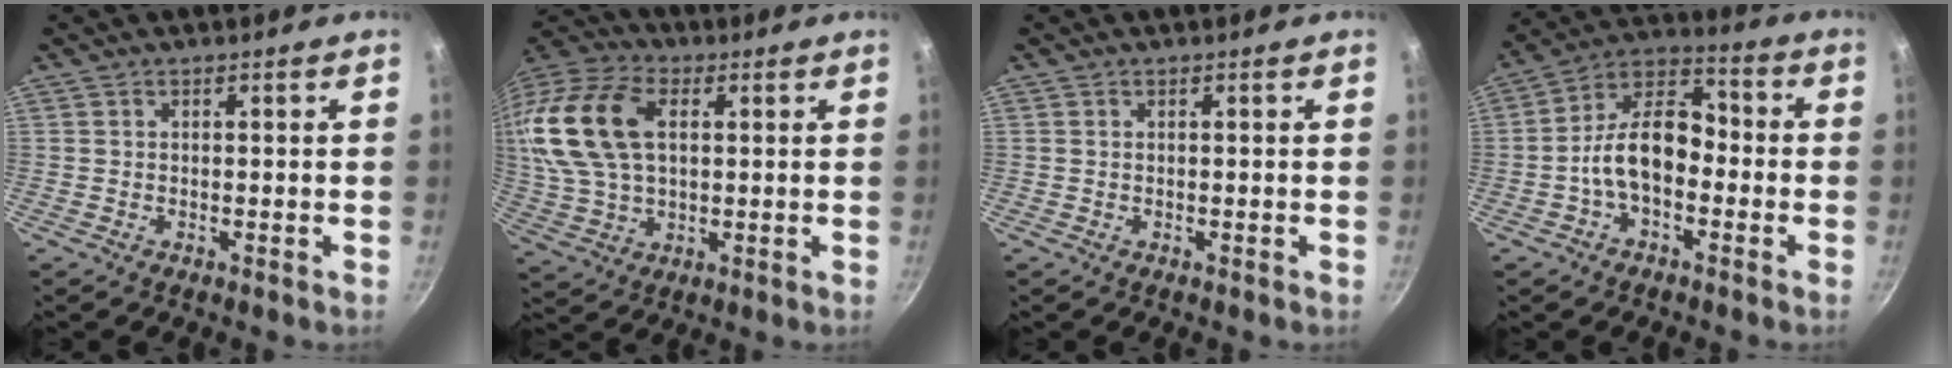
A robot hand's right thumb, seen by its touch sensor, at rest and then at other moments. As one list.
[{"total": 19.6, "force": [3.8, 12.5, 14.6], "torque": [-0.290, 0.015, 0.067]}, {"total": 0.0}, {"total": 12.5, "force": [-2.6, 7.7, 9.5], "torque": [-0.135, 0.053, -0.064]}]